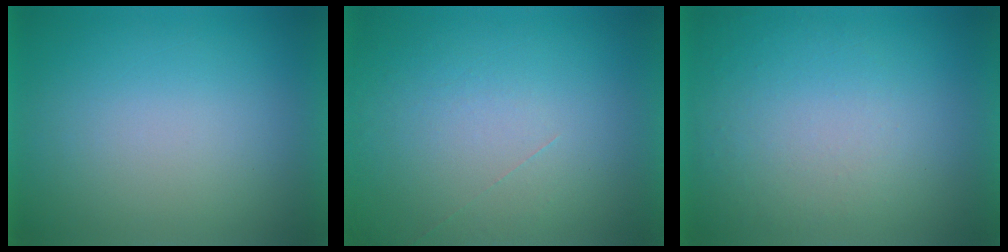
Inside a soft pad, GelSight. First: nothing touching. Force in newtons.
{"total": 1.1}
{"total": 1.0}